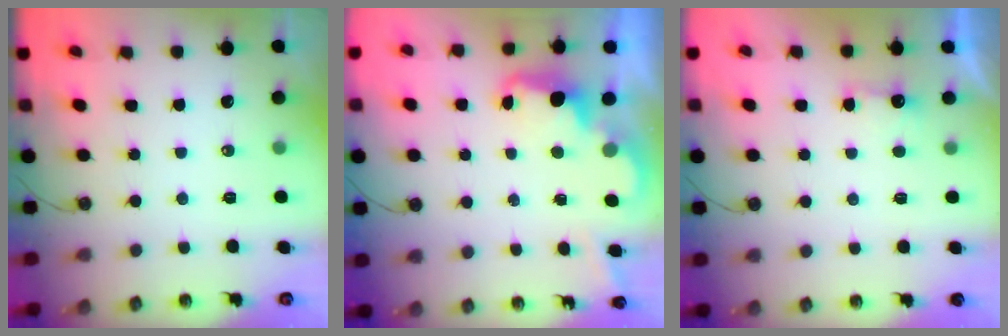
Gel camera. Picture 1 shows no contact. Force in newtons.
{"total": 2.2, "press": 2.2, "slide": 0.5}
{"total": 2.3, "press": 2.2, "slide": 0.8}